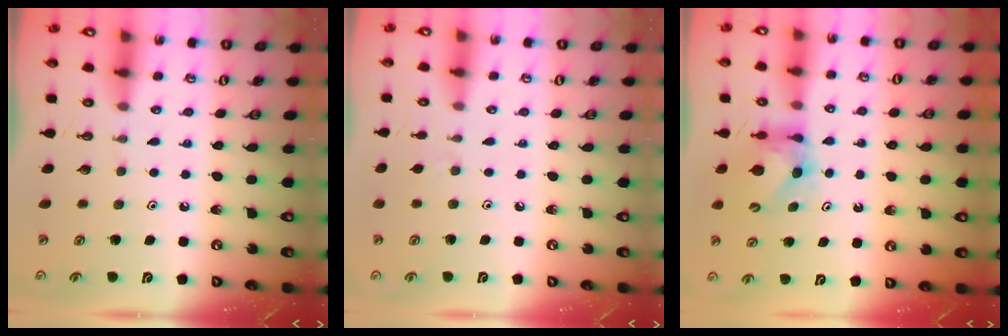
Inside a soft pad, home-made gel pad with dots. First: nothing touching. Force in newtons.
{"total": 3.9, "press": 3.9, "slide": 0.7}
{"total": 6.1, "press": 6.1, "slide": 0.5}